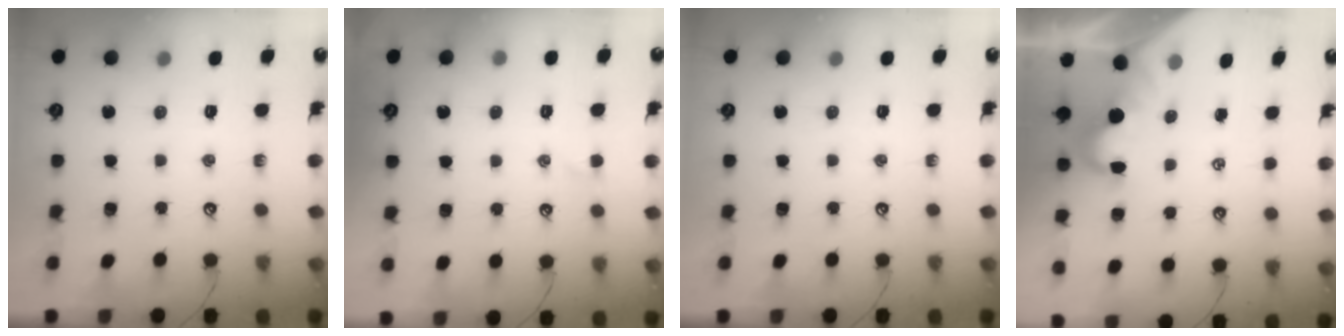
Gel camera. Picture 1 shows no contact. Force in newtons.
{"total": 0.7, "press": 0.5, "slide": 0.5}
{"total": 0.0}
{"total": 1.8, "press": 1.6, "slide": 0.8}